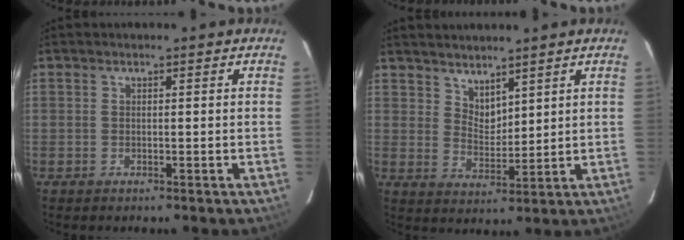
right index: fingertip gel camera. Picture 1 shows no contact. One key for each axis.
{"total": 5.0, "fx": 4.3, "fy": 2.1, "fz": 1.6, "tx": -0.021, "ty": -0.003, "tz": 0.083}